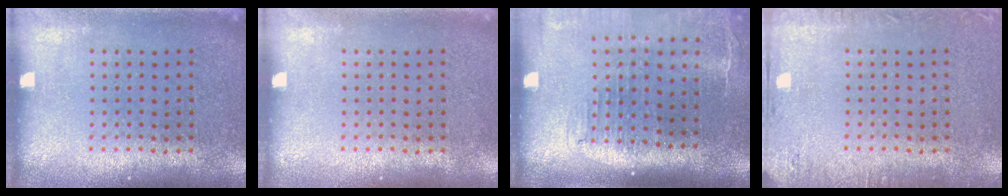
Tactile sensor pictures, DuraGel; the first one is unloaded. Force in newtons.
{"total": 0.0}
{"total": 2.1, "press": 1.7, "slide": 1.2}
{"total": 1.9, "press": 1.9, "slide": 0.2}